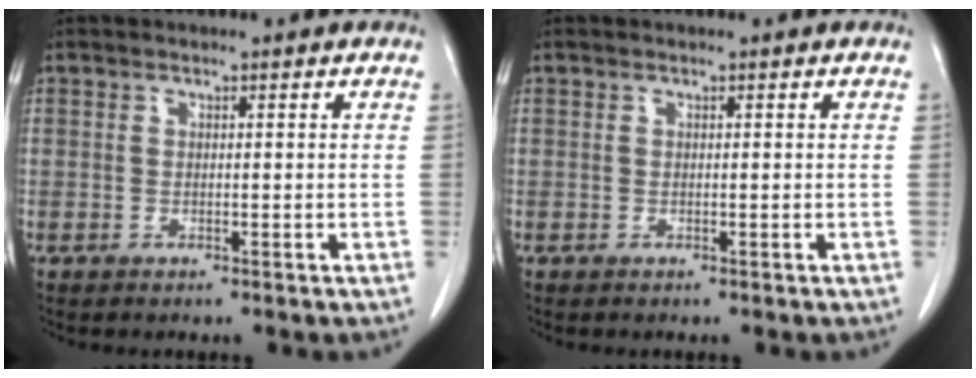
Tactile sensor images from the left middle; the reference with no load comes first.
{"total": 0.0}